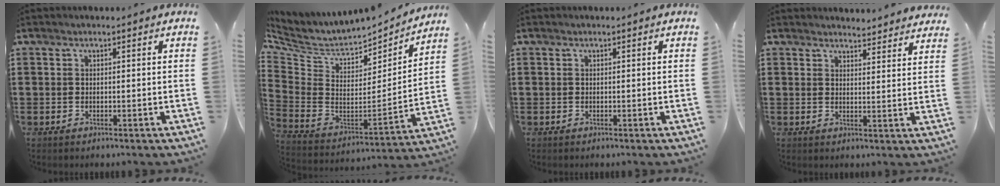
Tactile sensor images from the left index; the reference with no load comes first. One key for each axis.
{"total": 5.9, "fx": 5.2, "fy": 2.0, "fz": 2.0, "tx": -0.074, "ty": -0.053, "tz": 0.086}
{"total": 0.0}
{"total": 3.5, "fx": 3.5, "fy": 0.3, "fz": 0.2, "tx": -0.007, "ty": -0.015, "tz": 0.065}